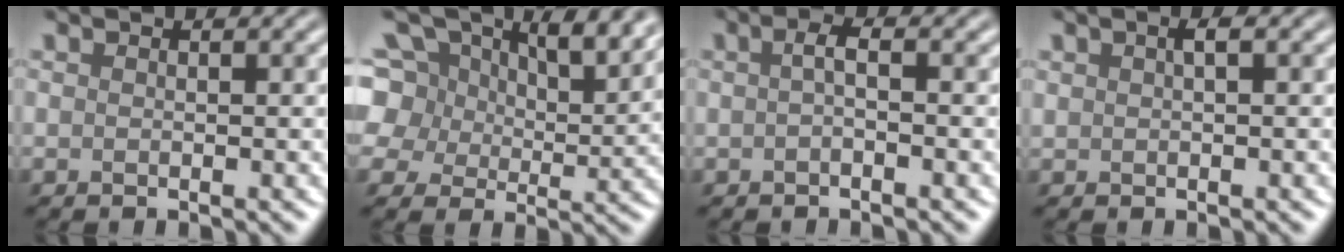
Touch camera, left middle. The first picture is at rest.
{"total": 12.7, "force": [7.6, 7.8, 6.6], "torque": [-0.140, 0.023, 0.118]}
{"total": 1.3, "force": [-0.1, 0.3, 1.2], "torque": [-0.026, 0.001, -0.002]}
{"total": 1.0, "force": [0.5, 0.4, 0.7], "torque": [-0.019, 0.006, 0.011]}